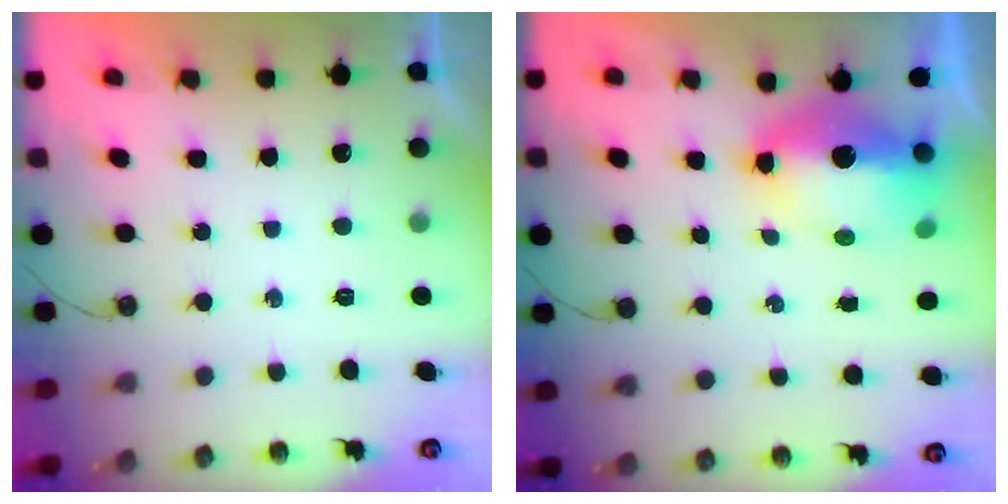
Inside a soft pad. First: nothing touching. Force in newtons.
{"total": 11.5, "press": 11.4, "slide": 1.2}